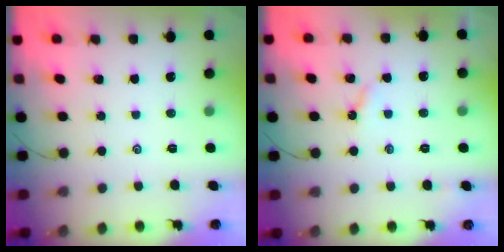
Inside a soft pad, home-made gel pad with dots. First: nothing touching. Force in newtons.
{"total": 2.9, "press": 2.8, "slide": 0.4}